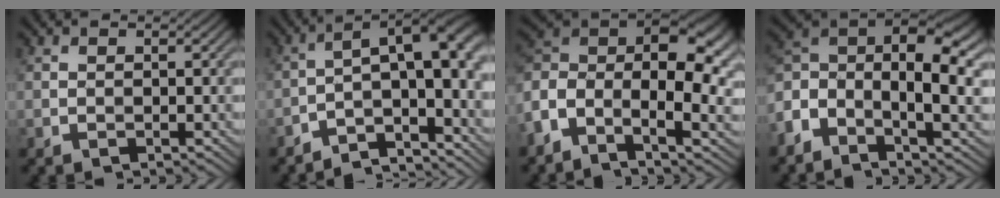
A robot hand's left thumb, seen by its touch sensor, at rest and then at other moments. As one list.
[{"total": 9.4, "force": [-4.2, 2.8, 7.9], "torque": [-0.103, 0.013, -0.068]}, {"total": 14.9, "force": [-2.2, 8.2, 12.2], "torque": [-0.257, 0.009, -0.049]}, {"total": 11.7, "force": [-2.3, 5.8, 9.9], "torque": [-0.199, 0.007, -0.062]}]